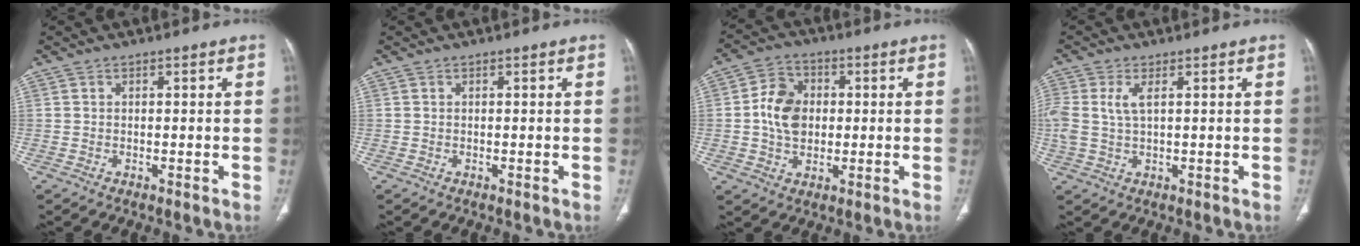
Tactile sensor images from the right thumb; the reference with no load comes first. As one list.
[{"total": 0.0}, {"total": 9.3, "force": [0.3, 7.1, 5.9], "torque": [-0.085, 0.009, 0.002]}, {"total": 5.0, "force": [1.3, 2.4, 4.3], "torque": [-0.118, 0.007, 0.030]}]